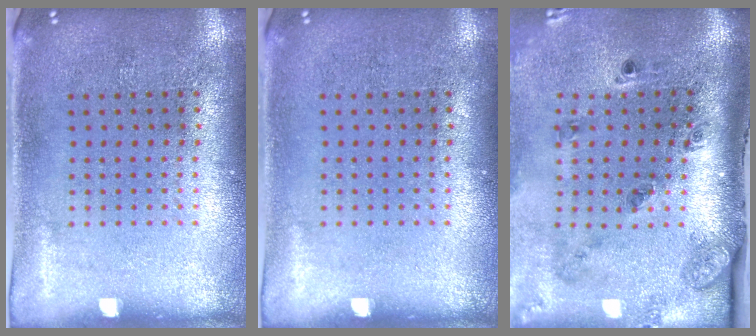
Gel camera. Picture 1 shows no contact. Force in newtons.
{"total": 0.0}
{"total": 2.0, "press": 1.6, "slide": 1.3}